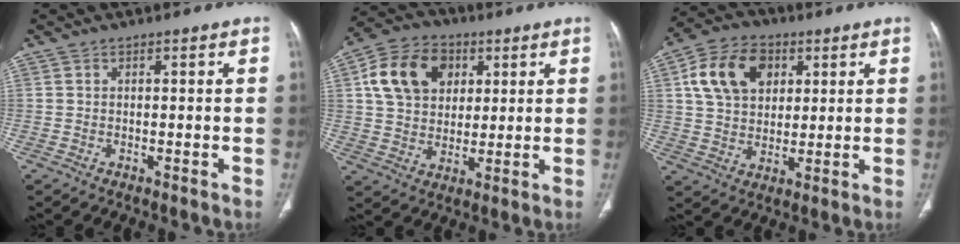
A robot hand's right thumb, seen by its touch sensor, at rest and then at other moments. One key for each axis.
{"total": 14.4, "fx": 4.6, "fy": 10.8, "fz": 8.3, "tx": -0.129, "ty": 0.003, "tz": 0.076}
{"total": 13.6, "fx": 4.5, "fy": 9.7, "fz": 8.4, "tx": -0.130, "ty": 0.003, "tz": 0.077}